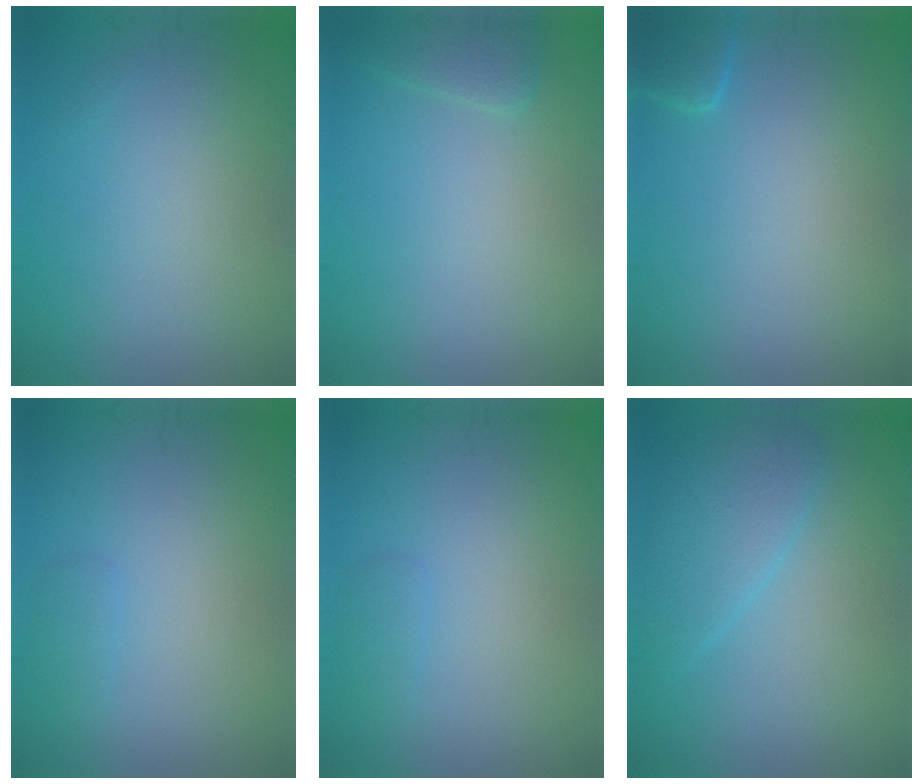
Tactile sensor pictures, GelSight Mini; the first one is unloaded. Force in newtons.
{"total": 1.6, "press": 1.6, "slide": 0.2}
{"total": 1.7, "press": 1.7, "slide": 0.2}
{"total": 0.8, "press": 0.8, "slide": 0.1}
{"total": 0.8, "press": 0.8, "slide": 0.1}
{"total": 3.4, "press": 3.4, "slide": 0.1}